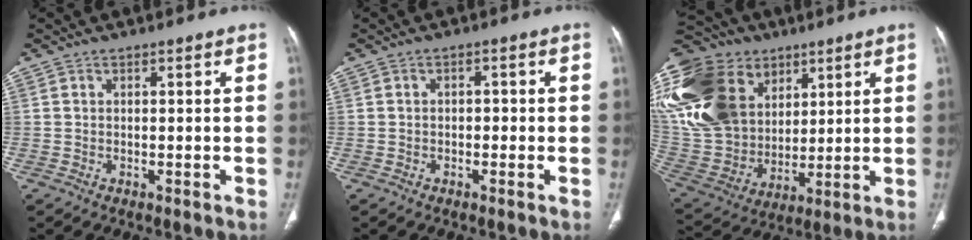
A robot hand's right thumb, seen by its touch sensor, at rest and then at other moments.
{"total": 1.6, "force": [-0.3, 1.1, 1.0], "torque": [-0.007, 0.005, -0.009]}
{"total": 33.3, "force": [12.1, 24.1, 19.6], "torque": [-0.452, 0.036, 0.248]}